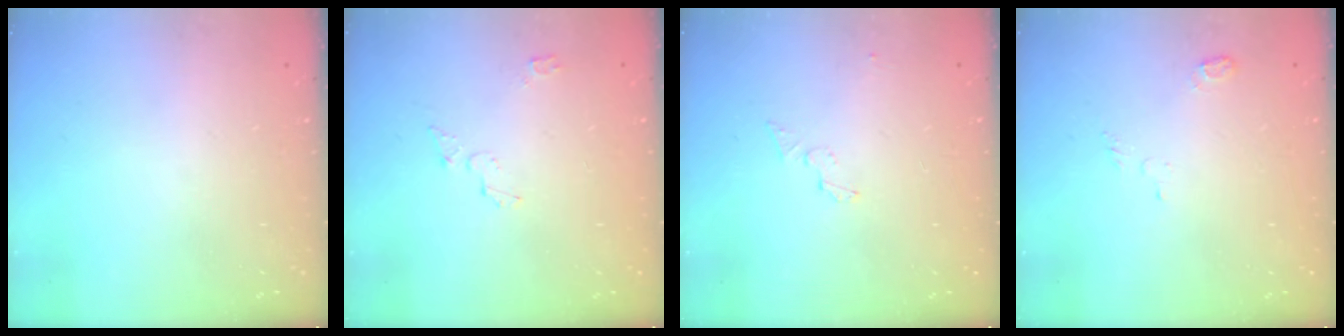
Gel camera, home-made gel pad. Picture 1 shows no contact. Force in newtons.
{"total": 3.8, "press": 3.8, "slide": 0.4}
{"total": 4.0, "press": 4.0, "slide": 0.4}
{"total": 3.8, "press": 3.7, "slide": 0.8}